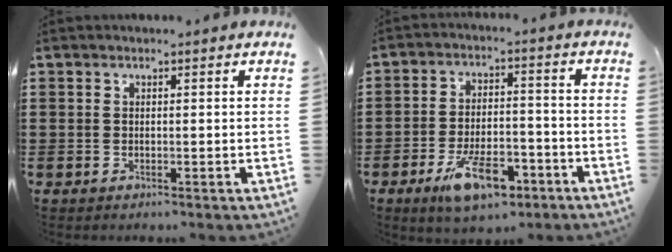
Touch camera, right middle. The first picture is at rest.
{"total": 9.7, "force": [-5.7, 3.9, 6.7], "torque": [-0.126, 0.005, -0.099]}